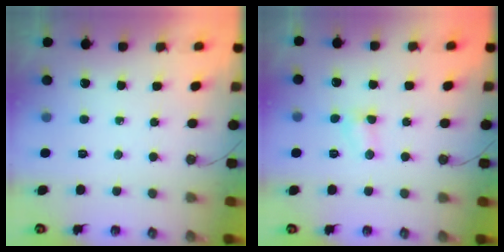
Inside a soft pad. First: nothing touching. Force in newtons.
{"total": 3.6, "press": 3.6, "slide": 0.4}